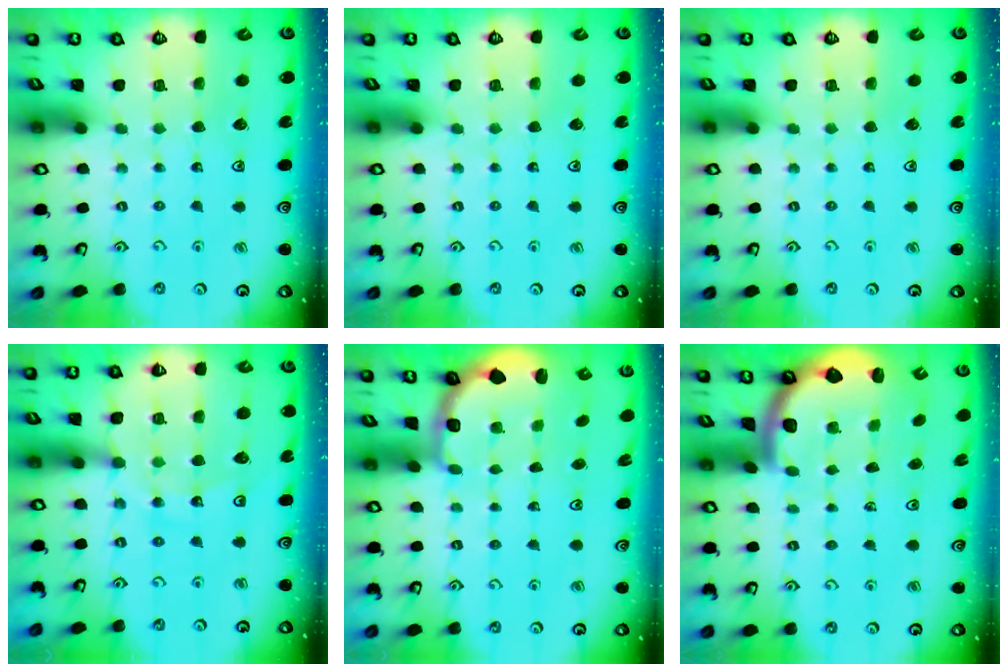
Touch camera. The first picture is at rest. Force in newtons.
{"total": 0.0}
{"total": 0.0}
{"total": 12.9, "press": 12.4, "slide": 3.4}
{"total": 2.8, "press": 2.2, "slide": 1.7}
{"total": 2.4, "press": 2.3, "slide": 0.4}